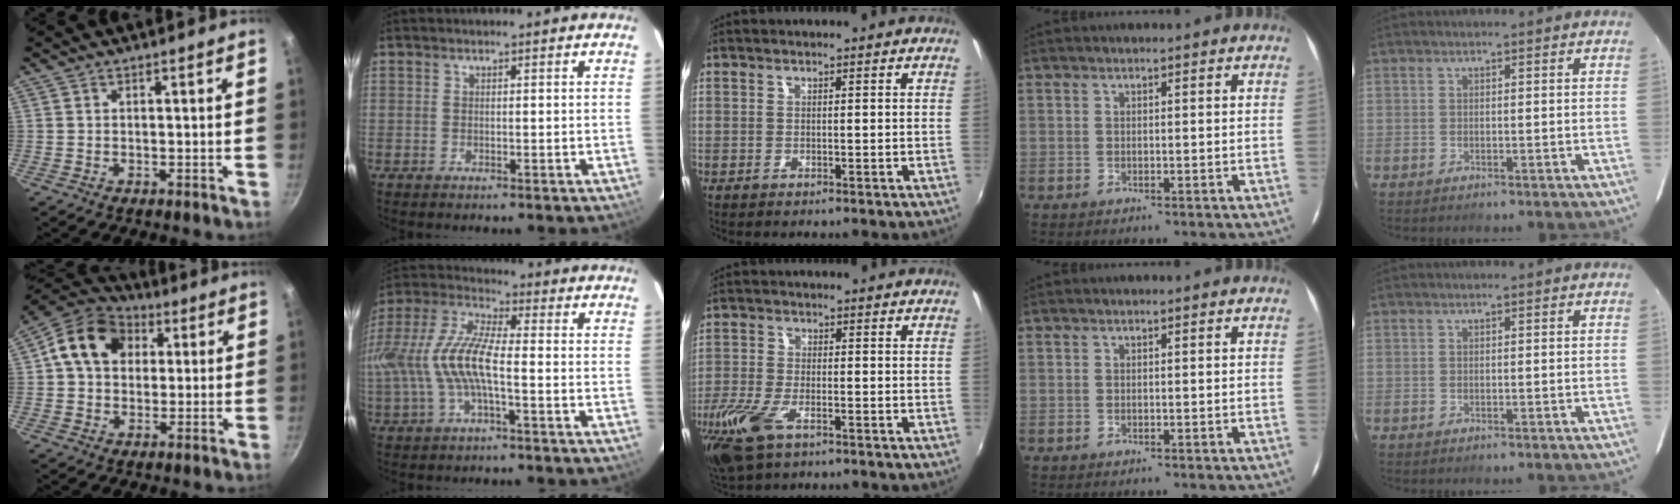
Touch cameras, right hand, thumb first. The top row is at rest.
{"thumb": {"total": 13.6, "force": [3.2, 10.7, 7.7], "torque": [-0.108, 0.022, 0.035]}, "index": {"total": 12.6, "force": [-2.3, 3.4, 11.9], "torque": [-0.250, 0.004, -0.042]}, "middle": {"total": 10.9, "force": [-6.2, 4.6, 7.7], "torque": [-0.187, -0.034, -0.121]}}